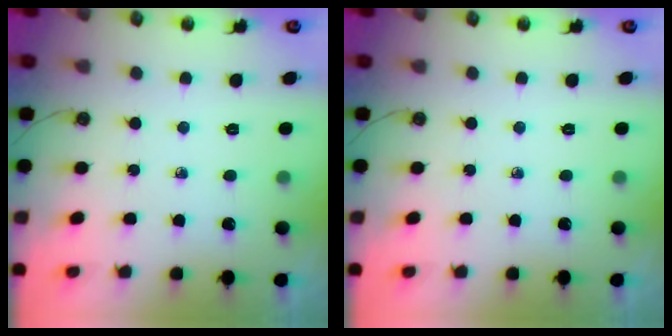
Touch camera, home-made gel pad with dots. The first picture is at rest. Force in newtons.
{"total": 0.0}